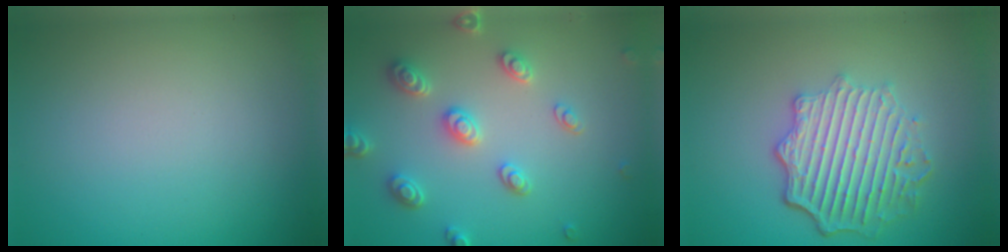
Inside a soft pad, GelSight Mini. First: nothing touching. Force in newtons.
{"total": 4.0, "press": 3.4, "slide": 2.1}
{"total": 6.0, "press": 4.6, "slide": 3.8}